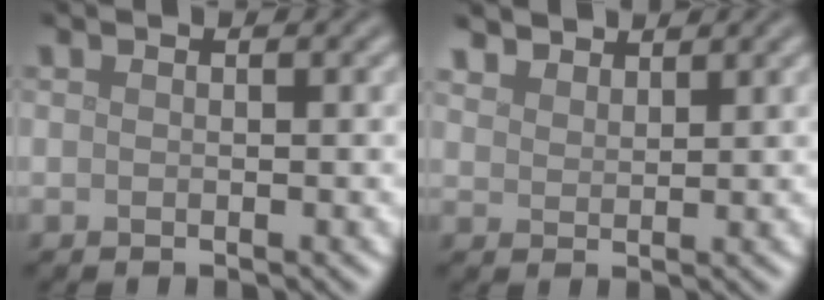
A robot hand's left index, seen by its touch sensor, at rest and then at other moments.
{"total": 3.1, "force": [2.9, 1.0, 0.5], "torque": [-0.018, -0.002, 0.062]}